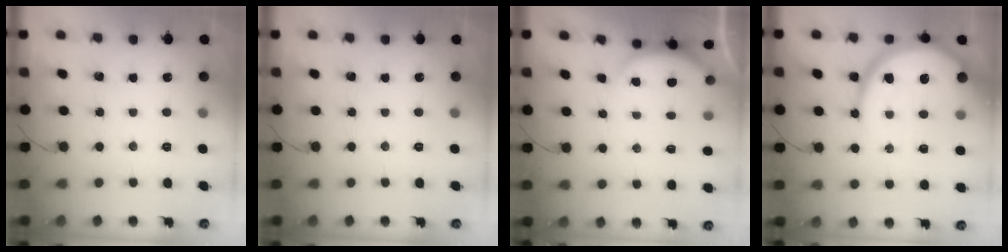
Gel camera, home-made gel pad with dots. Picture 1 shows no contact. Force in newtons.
{"total": 0.0}
{"total": 2.2, "press": 2.2, "slide": 0.6}
{"total": 15.0, "press": 14.9, "slide": 1.9}